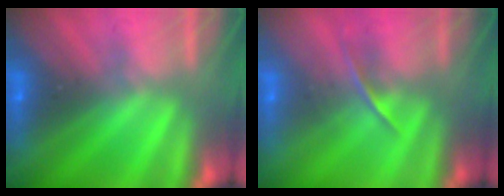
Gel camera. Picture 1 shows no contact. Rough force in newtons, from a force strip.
{"total": 1.3}